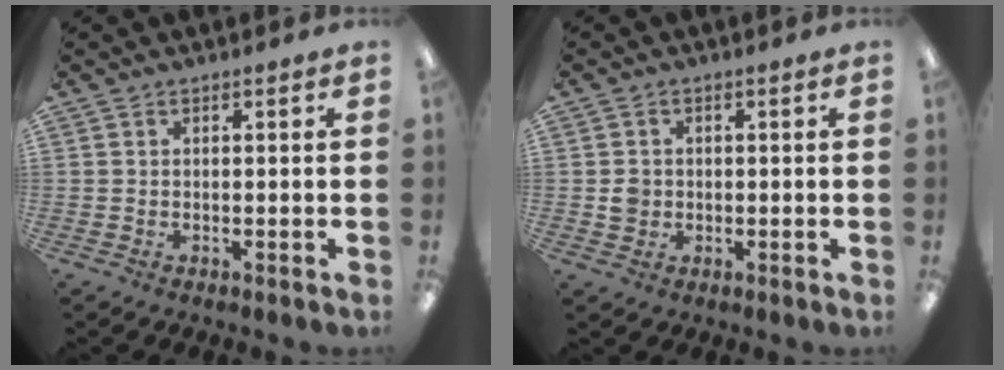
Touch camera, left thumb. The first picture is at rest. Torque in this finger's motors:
{"motor_torque": [-0.01, -0.01, -0.02, -0.10, -0.03]}